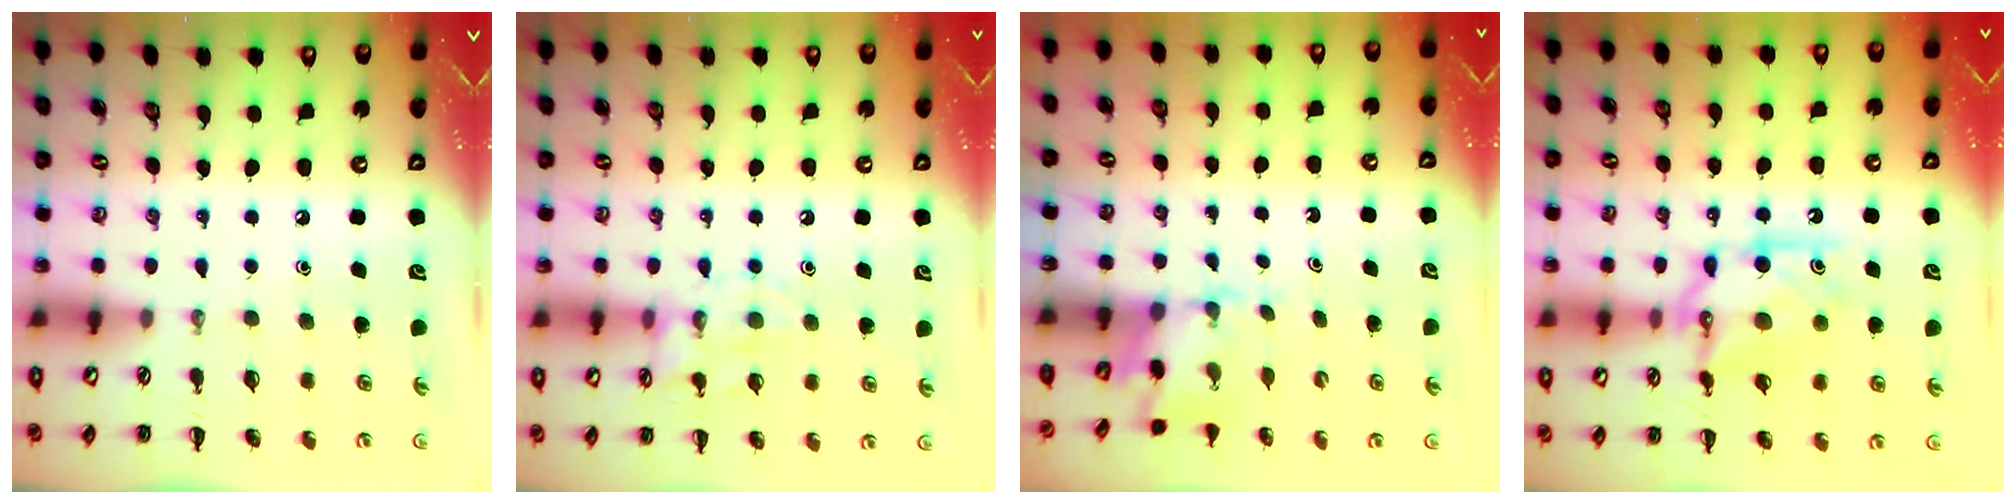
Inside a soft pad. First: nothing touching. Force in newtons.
{"total": 10.8, "press": 10.7, "slide": 0.6}
{"total": 1.7, "press": 1.5, "slide": 0.6}
{"total": 11.5, "press": 11.5, "slide": 0.5}